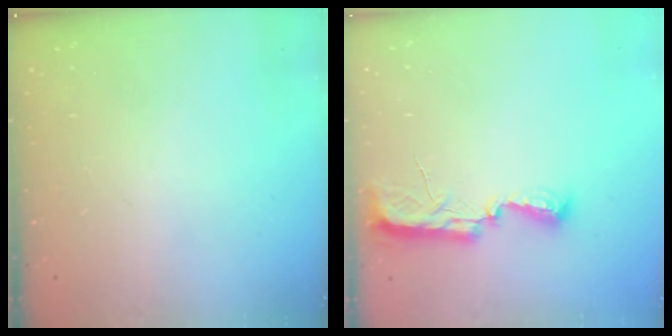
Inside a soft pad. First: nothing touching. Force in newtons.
{"total": 9.8, "press": 8.9, "slide": 4.2}